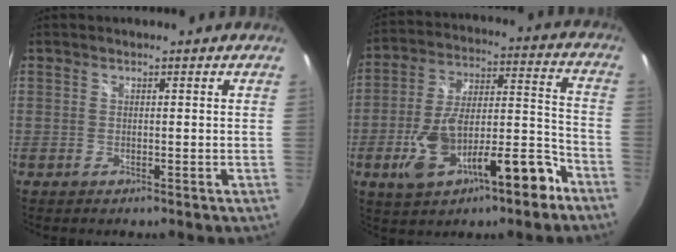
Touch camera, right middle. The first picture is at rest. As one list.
[{"total": 18.3, "force": [-9.5, 6.6, 14.2], "torque": [-0.240, 0.013, -0.145]}]